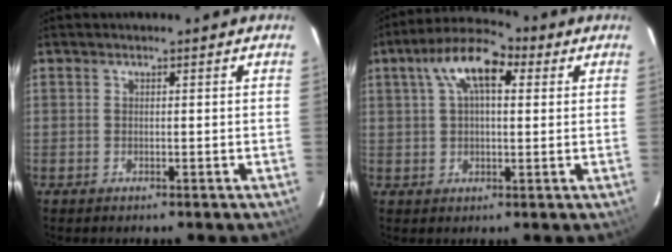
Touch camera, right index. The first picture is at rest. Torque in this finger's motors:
{"motor_torque": [0.62, -0.26, 0.57, 0.13]}